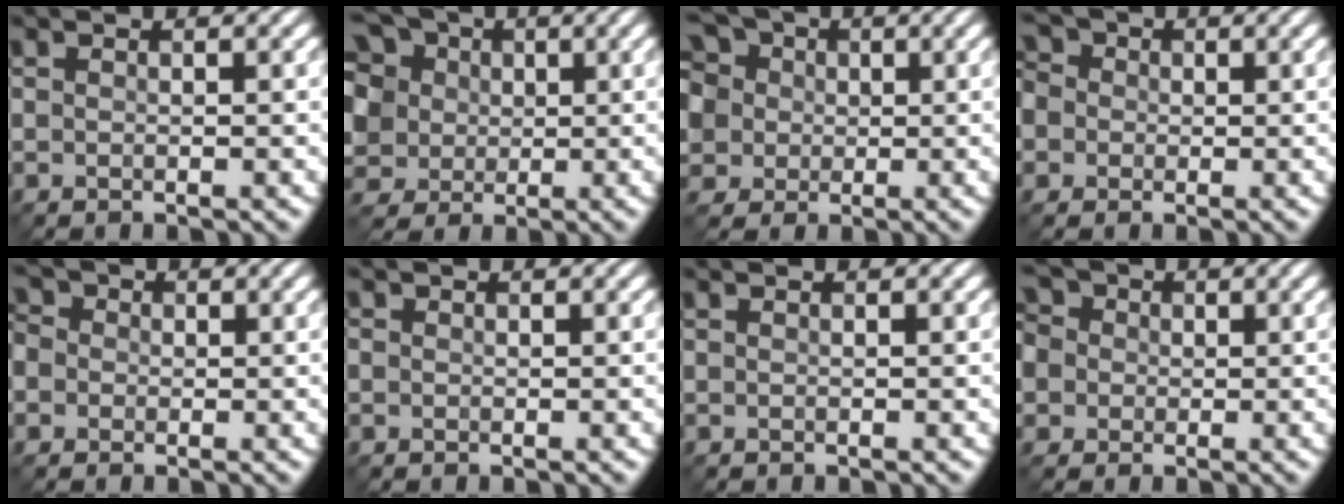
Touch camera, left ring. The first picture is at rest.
{"total": 13.5, "force": [3.2, 11.5, 6.4], "torque": [-0.171, 0.032, 0.029]}
{"total": 11.1, "force": [2.6, 9.3, 5.5], "torque": [-0.122, 0.029, 0.005]}
{"total": 7.5, "force": [0.2, 6.8, 3.3], "torque": [-0.076, 0.037, -0.041]}
{"total": 6.0, "force": [0.0, 5.4, 2.6], "torque": [-0.061, 0.033, -0.038]}
{"total": 0.8, "force": [0.1, 0.8, 0.1], "torque": [0.001, 0.001, -0.004]}
{"total": 0.0}
{"total": 8.6, "force": [0.7, 7.5, 4.0], "torque": [-0.092, 0.040, -0.033]}